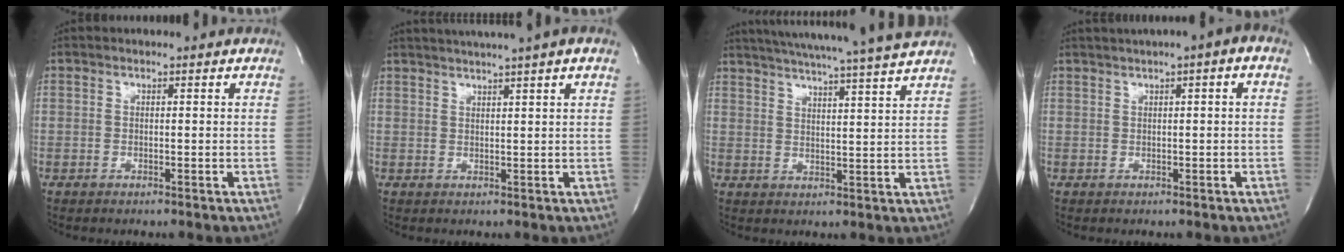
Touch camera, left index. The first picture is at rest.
{"total": 8.1, "force": [6.6, -1.2, 4.6], "torque": [-0.071, 0.024, 0.083]}
{"total": 18.4, "force": [16.7, -1.7, 7.7], "torque": [-0.135, -0.025, 0.223]}
{"total": 4.3, "force": [1.9, 0.2, 3.8], "torque": [-0.062, 0.019, 0.028]}